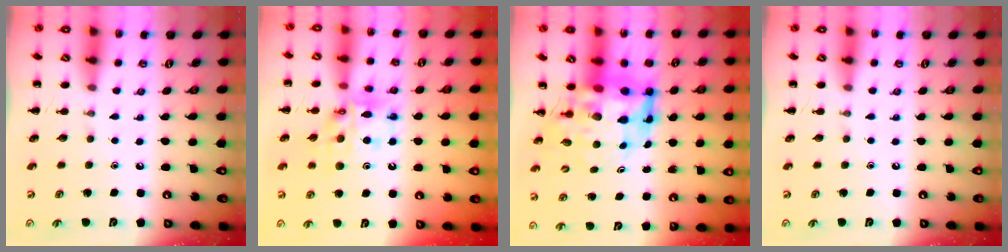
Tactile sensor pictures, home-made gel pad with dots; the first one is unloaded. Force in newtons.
{"total": 11.7, "press": 11.2, "slide": 3.2}
{"total": 11.0, "press": 10.4, "slide": 3.6}
{"total": 0.0}